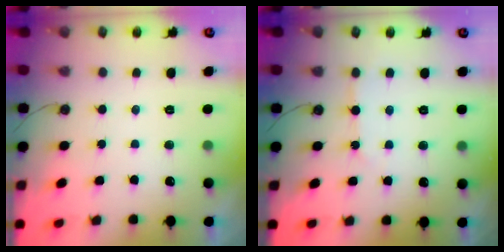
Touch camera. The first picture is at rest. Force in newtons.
{"total": 4.5, "press": 4.5, "slide": 0.3}